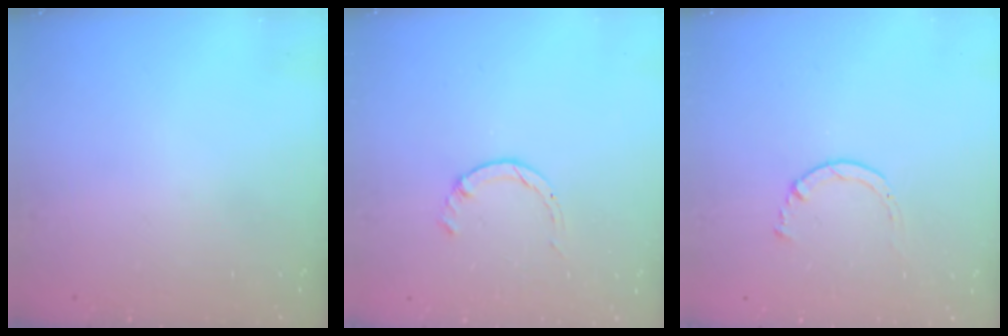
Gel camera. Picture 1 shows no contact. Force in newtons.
{"total": 1.4, "press": 1.4, "slide": 0.2}
{"total": 2.0, "press": 1.9, "slide": 0.3}